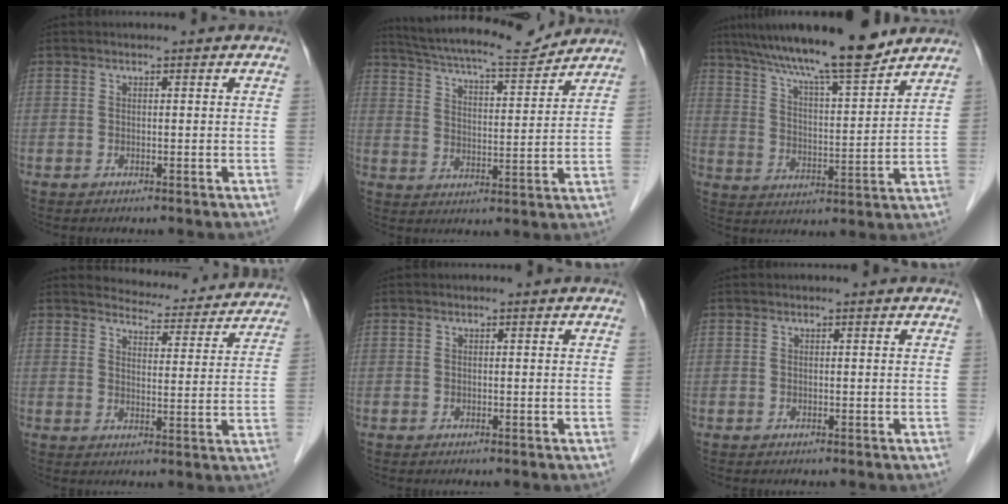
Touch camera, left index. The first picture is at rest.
{"total": 14.7, "force": [13.6, 1.3, 5.3], "torque": [-0.098, 0.003, 0.210]}
{"total": 15.4, "force": [12.9, 0.8, 8.3], "torque": [-0.137, 0.010, 0.211]}
{"total": 13.7, "force": [13.2, 2.8, 2.2], "torque": [-0.010, -0.017, 0.147]}
{"total": 0.0}
{"total": 0.0}